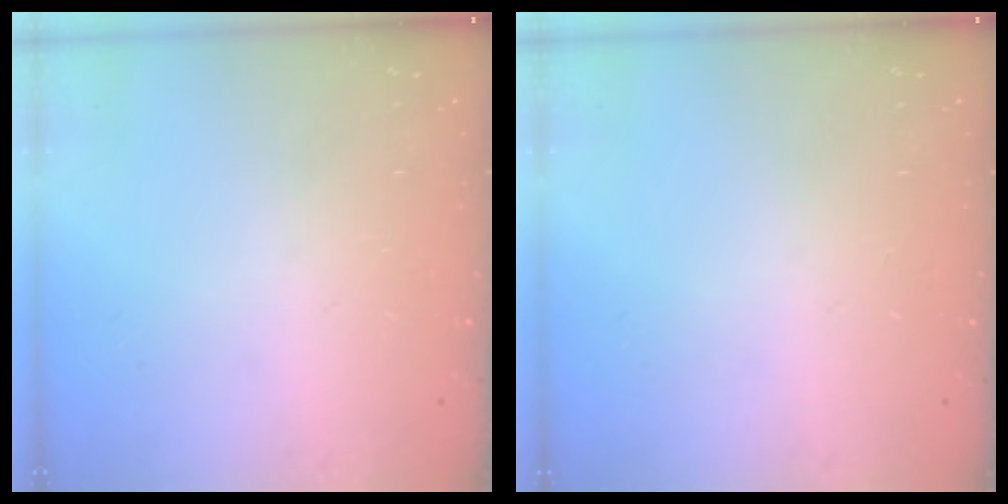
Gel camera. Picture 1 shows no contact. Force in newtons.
{"total": 0.0}